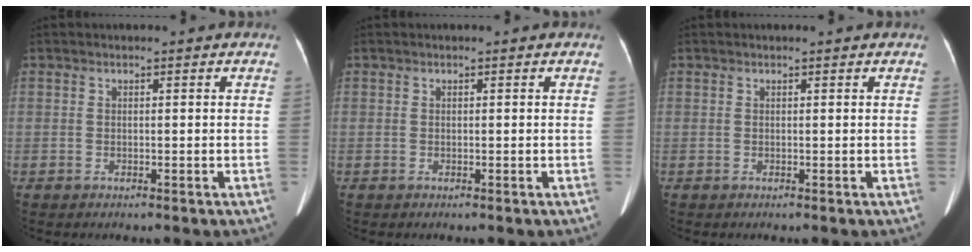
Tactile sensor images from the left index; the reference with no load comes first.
{"total": 0.0}
{"total": 0.8, "force": [0.8, 0.0, 0.3], "torque": [-0.008, 0.008, 0.009]}